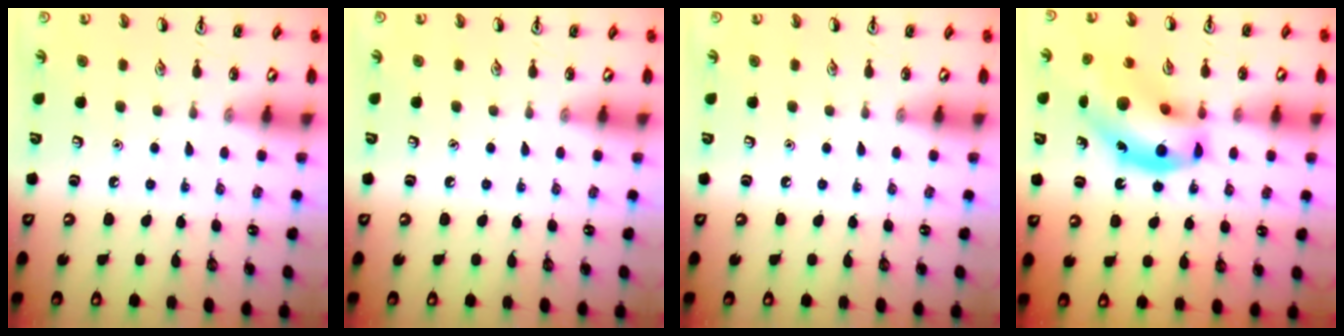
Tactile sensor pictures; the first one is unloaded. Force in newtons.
{"total": 0.0}
{"total": 0.0}
{"total": 17.3, "press": 16.7, "slide": 4.8}